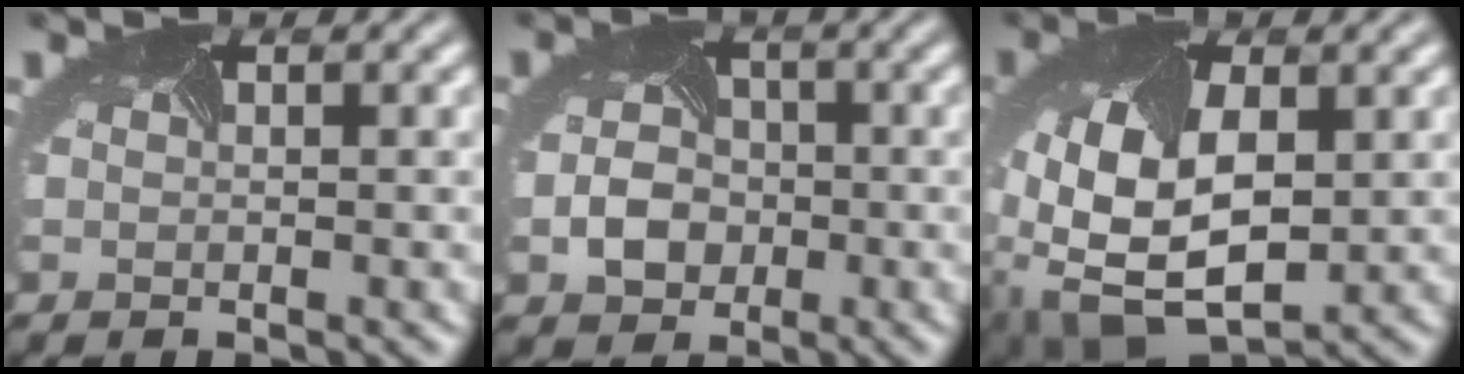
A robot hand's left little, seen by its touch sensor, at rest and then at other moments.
{"total": 2.9, "force": [-0.9, 2.5, 1.3], "torque": [-0.027, -0.002, -0.015]}
{"total": 12.1, "force": [-1.0, 7.9, 9.1], "torque": [-0.213, -0.037, 0.005]}